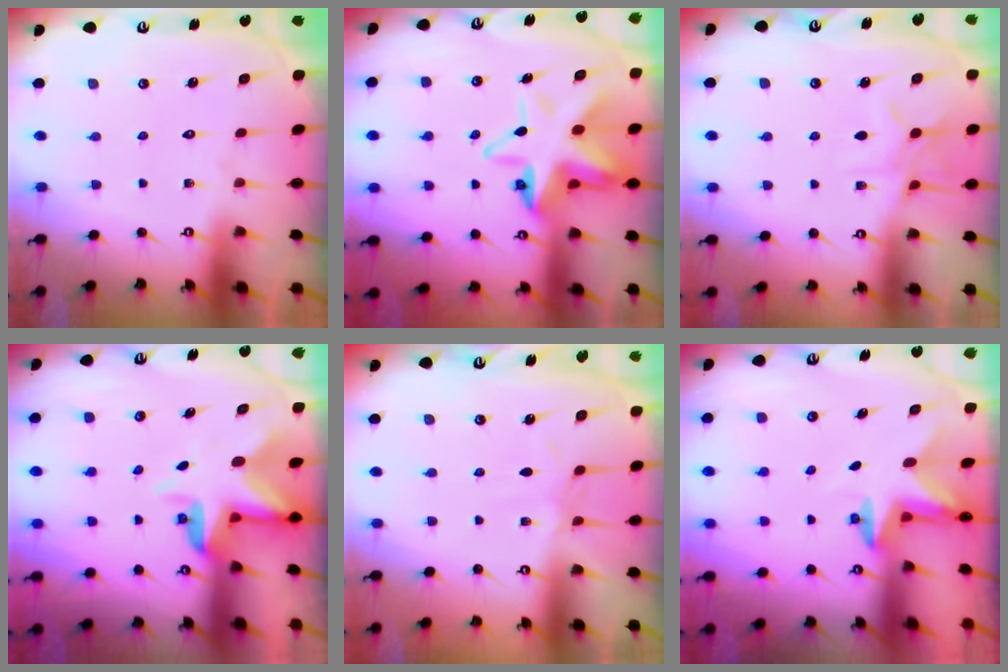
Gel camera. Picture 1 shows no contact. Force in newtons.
{"total": 13.0, "press": 12.9, "slide": 1.9}
{"total": 7.1, "press": 7.0, "slide": 0.6}
{"total": 4.4, "press": 4.4, "slide": 0.5}
{"total": 2.5, "press": 2.4, "slide": 0.6}
{"total": 2.5, "press": 2.5, "slide": 0.4}